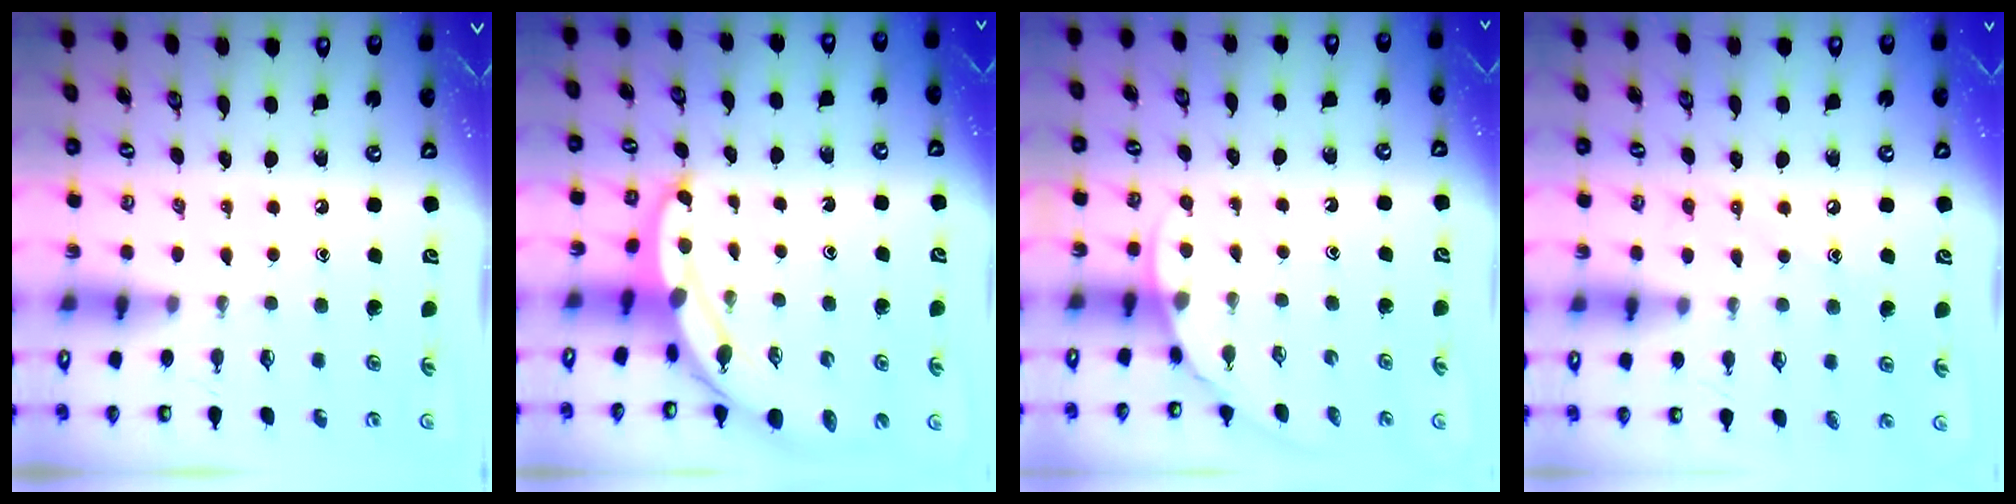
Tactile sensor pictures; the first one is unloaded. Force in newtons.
{"total": 5.9, "press": 5.9, "slide": 0.3}
{"total": 3.1, "press": 3.1, "slide": 0.1}
{"total": 7.2, "press": 7.2, "slide": 0.7}